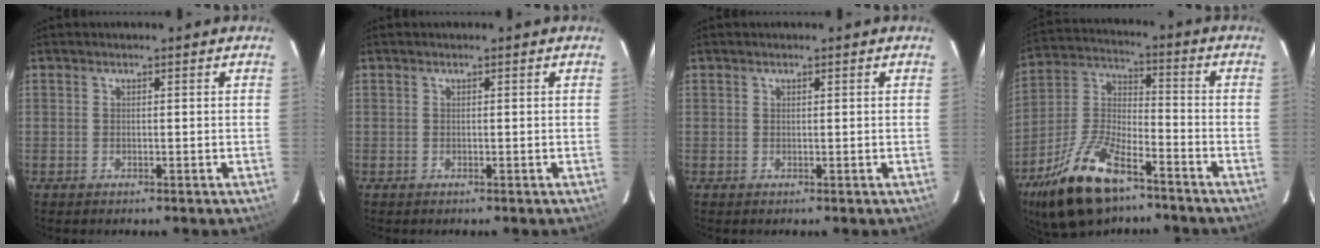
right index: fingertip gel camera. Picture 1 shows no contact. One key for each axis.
{"total": 0.0}
{"total": 0.0}
{"total": 17.9, "fx": -11.6, "fy": 7.2, "fz": 11.6, "tx": -0.248, "ty": -0.006, "tz": -0.217}